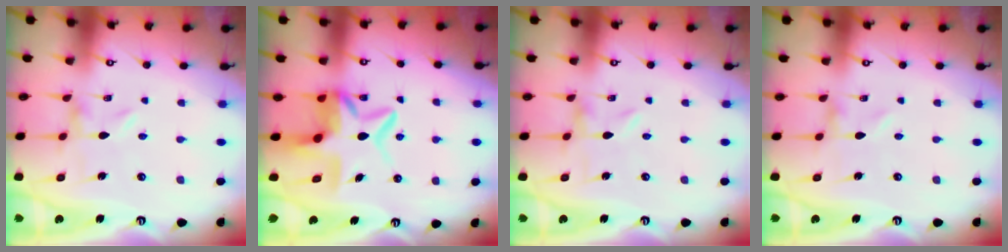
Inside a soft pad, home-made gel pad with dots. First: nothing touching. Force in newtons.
{"total": 9.8, "press": 9.6, "slide": 1.8}
{"total": 0.0}
{"total": 0.0}